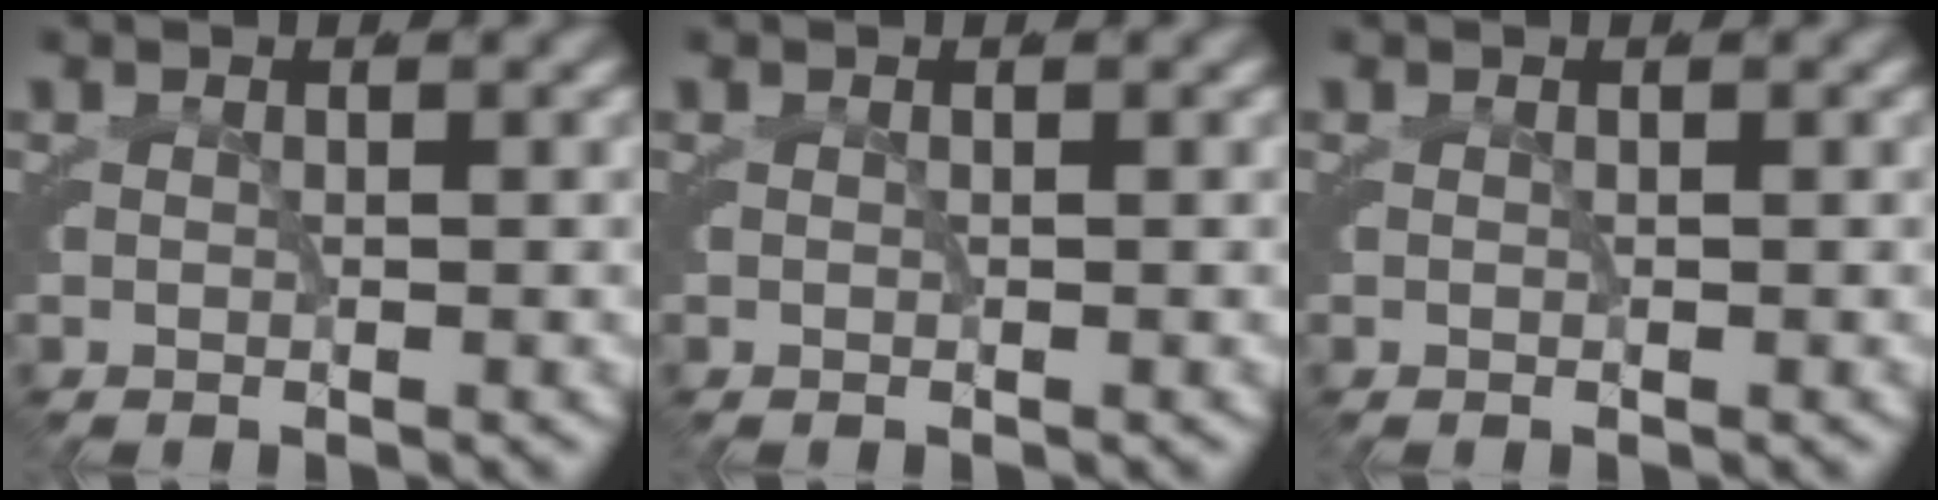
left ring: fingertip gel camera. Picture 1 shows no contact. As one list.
[{"total": 0.0}, {"total": 0.0}]